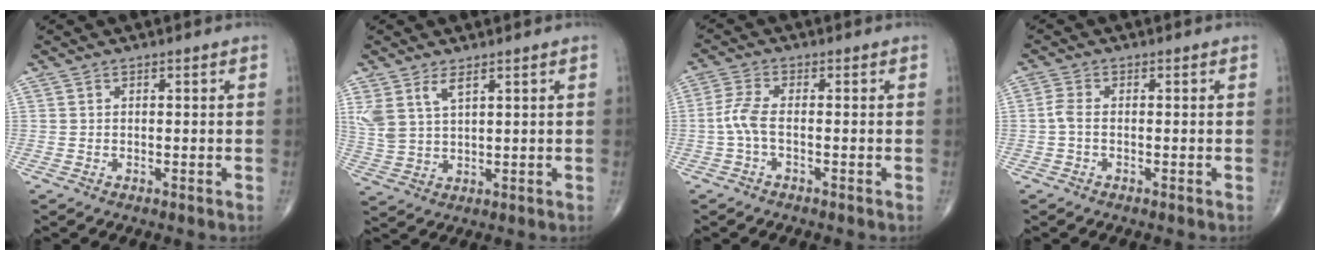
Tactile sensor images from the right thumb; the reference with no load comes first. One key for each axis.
{"total": 5.7, "fx": 3.1, "fy": 2.4, "fz": 4.1, "tx": -0.089, "ty": -0.012, "tz": 0.073}
{"total": 4.0, "fx": -1.0, "fy": 1.2, "fz": 3.7, "tx": -0.093, "ty": 0.006, "tz": -0.027}
{"total": 2.1, "fx": -0.5, "fy": 1.0, "fz": 1.8, "tx": -0.043, "ty": 0.001, "tz": -0.015}